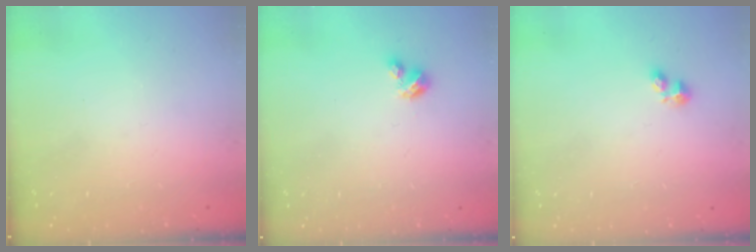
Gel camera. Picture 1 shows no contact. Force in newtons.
{"total": 3.2, "press": 3.2, "slide": 0.3}
{"total": 2.7, "press": 2.6, "slide": 0.6}